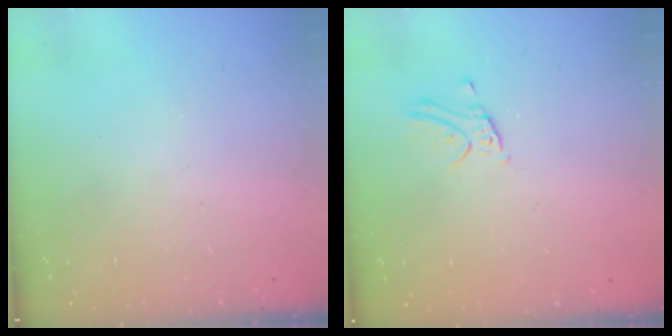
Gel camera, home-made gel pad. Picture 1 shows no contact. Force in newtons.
{"total": 2.2, "press": 2.2, "slide": 0.1}